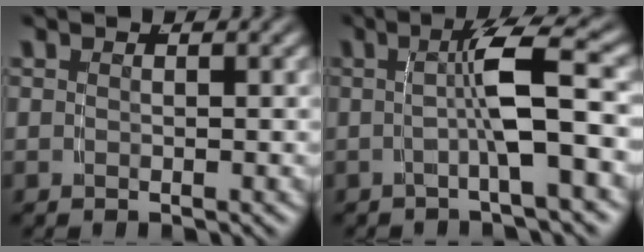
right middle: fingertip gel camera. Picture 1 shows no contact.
{"total": 4.0, "force": [-0.4, -0.5, 3.9], "torque": [-0.053, 0.014, -0.008]}